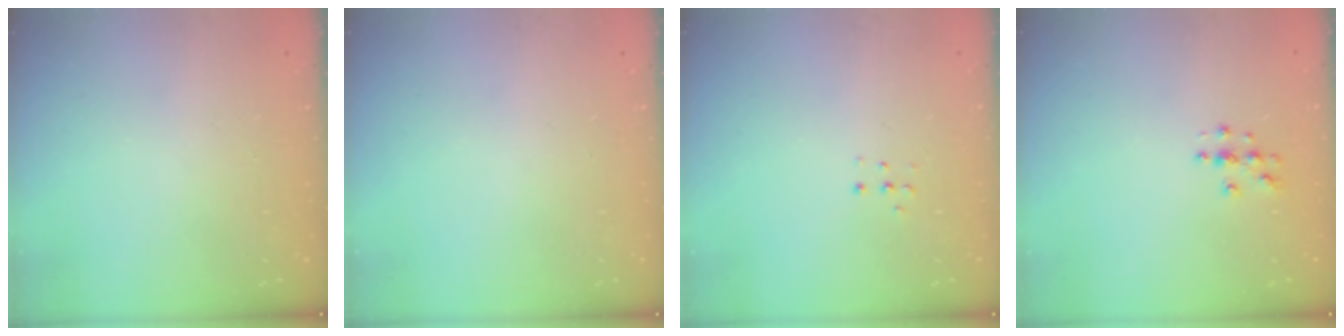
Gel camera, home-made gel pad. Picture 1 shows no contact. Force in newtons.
{"total": 0.0}
{"total": 3.8, "press": 3.7, "slide": 0.7}
{"total": 3.6, "press": 3.6, "slide": 0.4}